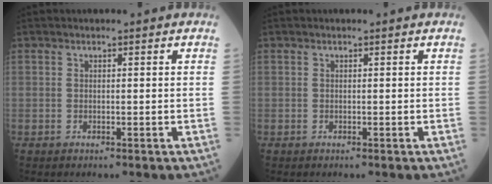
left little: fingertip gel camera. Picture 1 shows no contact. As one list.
[{"total": 0.0}]